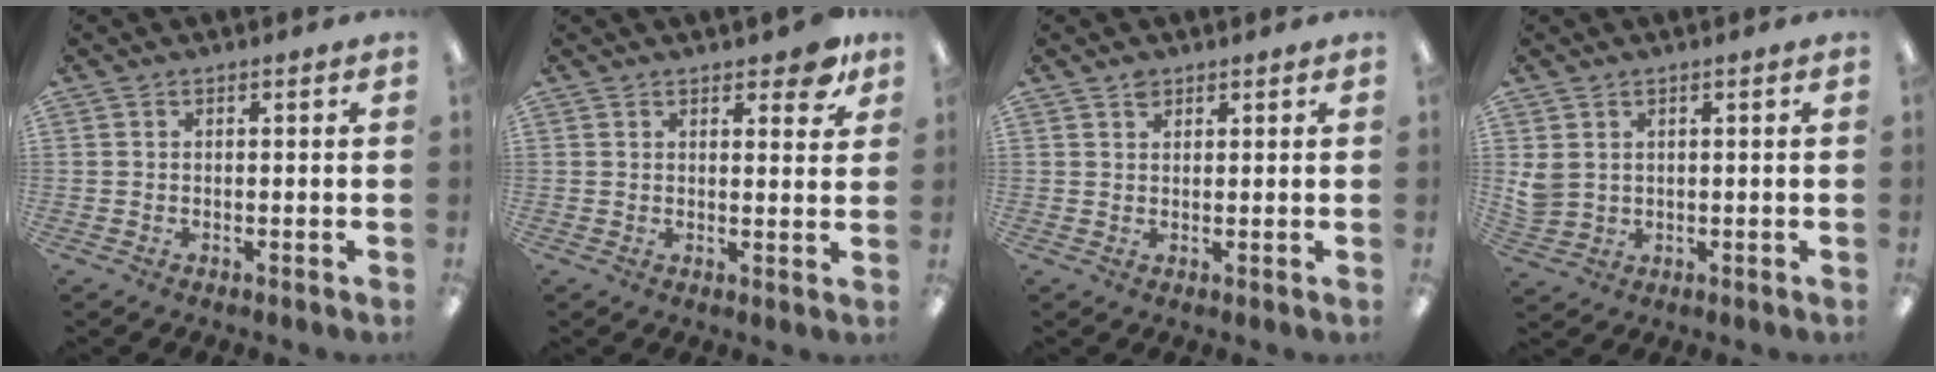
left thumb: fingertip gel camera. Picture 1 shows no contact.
{"total": 5.5, "force": [4.0, 2.1, 3.1], "torque": [-0.022, -0.026, 0.064]}
{"total": 1.7, "force": [1.4, 0.8, 0.3], "torque": [-0.001, -0.006, 0.026]}
{"total": 3.5, "force": [1.8, 2.7, 1.3], "torque": [-0.031, 0.001, 0.037]}